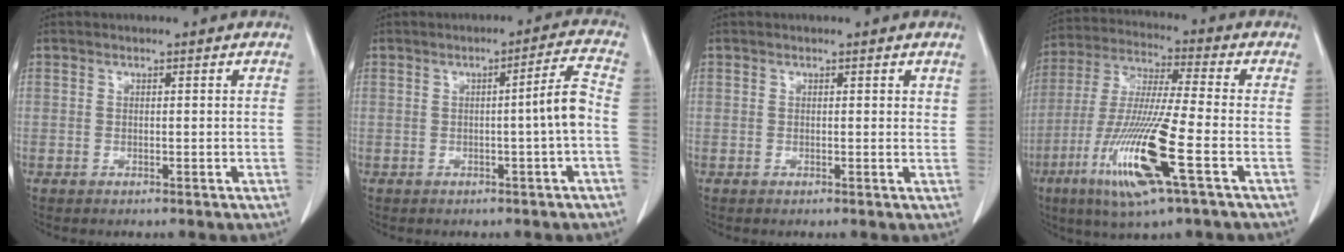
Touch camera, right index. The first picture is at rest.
{"total": 4.7, "force": [-0.9, -0.8, 4.5], "torque": [-0.063, 0.007, -0.014]}
{"total": 0.6, "force": [0.4, 0.2, 0.4], "torque": [-0.002, -0.001, 0.002]}
{"total": 16.0, "force": [-6.2, 0.3, 14.8], "torque": [-0.306, -0.025, -0.118]}